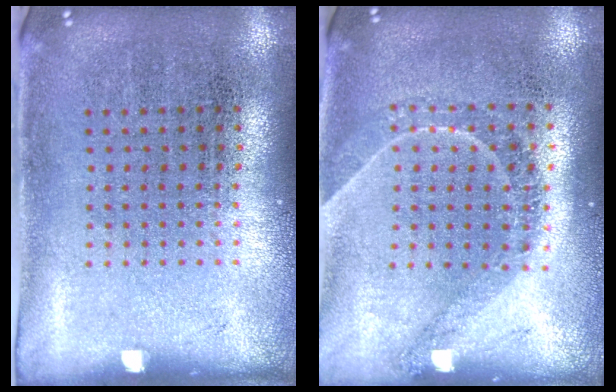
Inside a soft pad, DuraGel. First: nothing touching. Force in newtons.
{"total": 1.3, "press": 1.1, "slide": 0.7}